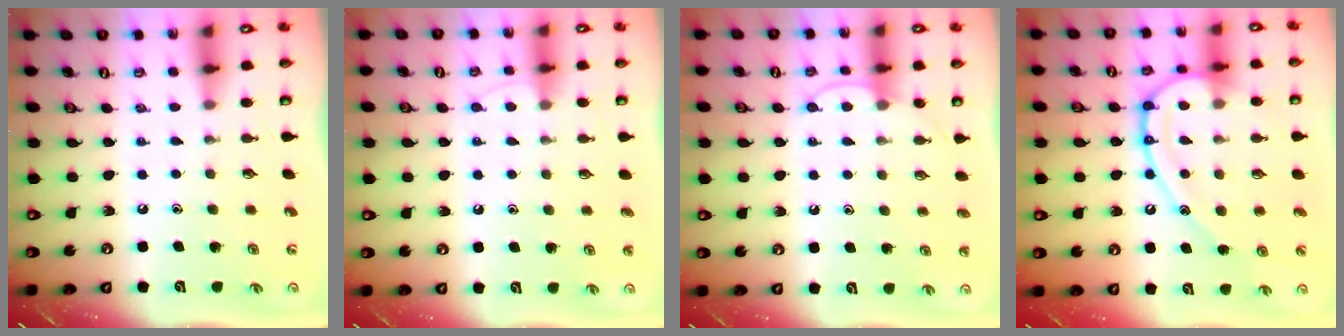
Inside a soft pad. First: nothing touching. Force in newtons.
{"total": 5.2, "press": 5.1, "slide": 0.5}
{"total": 8.2, "press": 8.2, "slide": 0.5}
{"total": 15.6, "press": 15.5, "slide": 1.6}